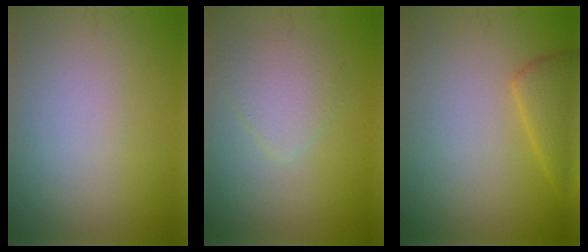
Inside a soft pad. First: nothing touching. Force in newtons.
{"total": 2.5, "press": 2.5, "slide": 0.2}
{"total": 3.0, "press": 3.0, "slide": 0.3}